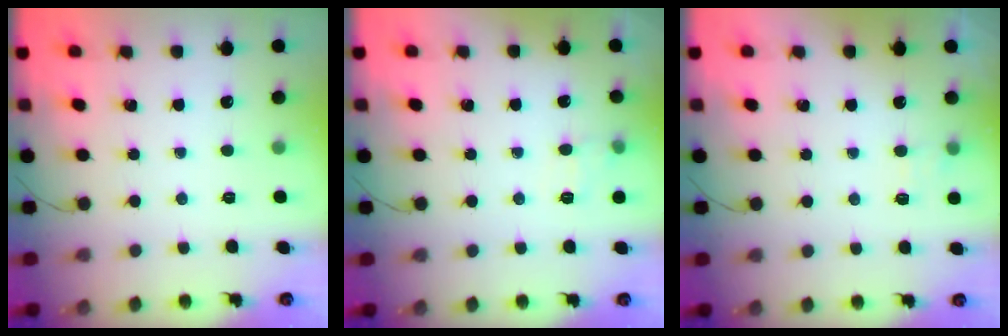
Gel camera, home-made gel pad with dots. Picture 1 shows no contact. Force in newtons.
{"total": 5.1, "press": 4.7, "slide": 2.0}
{"total": 4.4, "press": 4.0, "slide": 1.6}